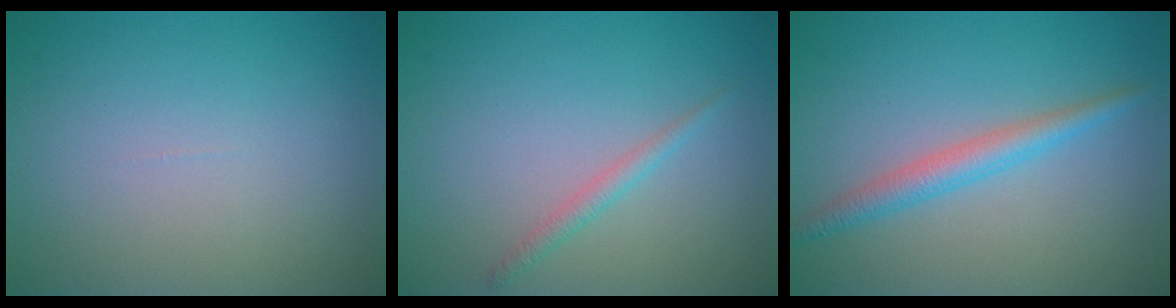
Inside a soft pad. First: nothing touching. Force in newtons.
{"total": 1.2, "press": 1.2, "slide": 0.0}
{"total": 2.6, "press": 2.6, "slide": 0.0}